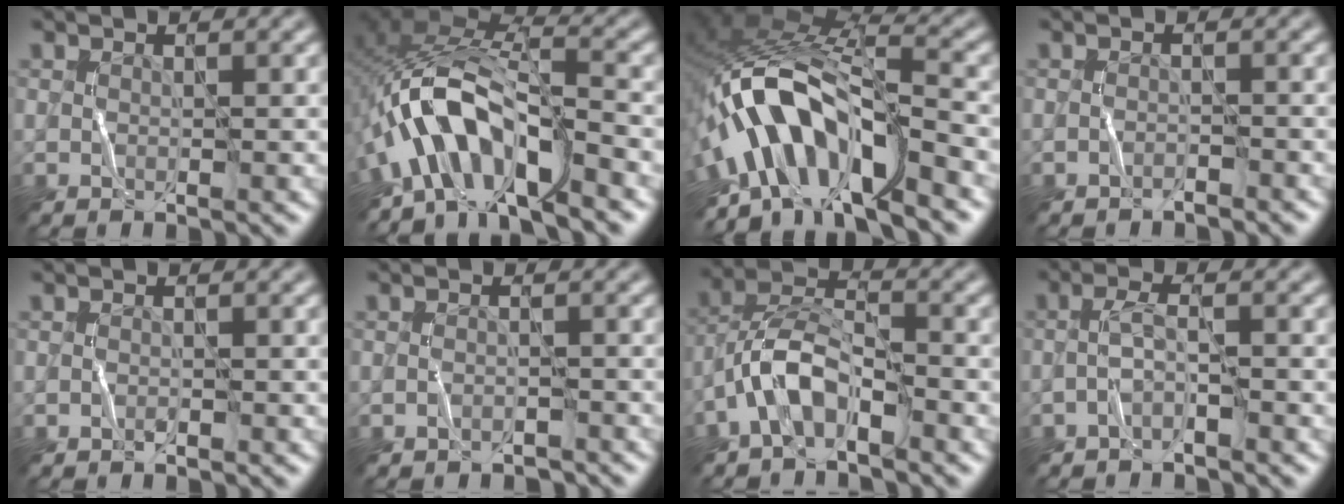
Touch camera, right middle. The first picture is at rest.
{"total": 8.6, "force": [-4.5, 3.3, 6.6], "torque": [-0.117, 0.024, -0.090]}
{"total": 9.7, "force": [-5.3, 3.7, 7.2], "torque": [-0.118, 0.026, -0.099]}
{"total": 1.0, "force": [-1.0, 0.1, 0.2], "torque": [-0.001, 0.010, -0.020]}
{"total": 0.0}
{"total": 1.3, "force": [-1.3, 0.2, -0.2], "torque": [0.007, 0.007, -0.021]}
{"total": 4.8, "force": [-2.9, 2.0, 3.2], "torque": [-0.064, 0.023, -0.061]}
{"total": 1.5, "force": [-1.0, 0.1, 1.0], "torque": [-0.026, 0.016, -0.026]}